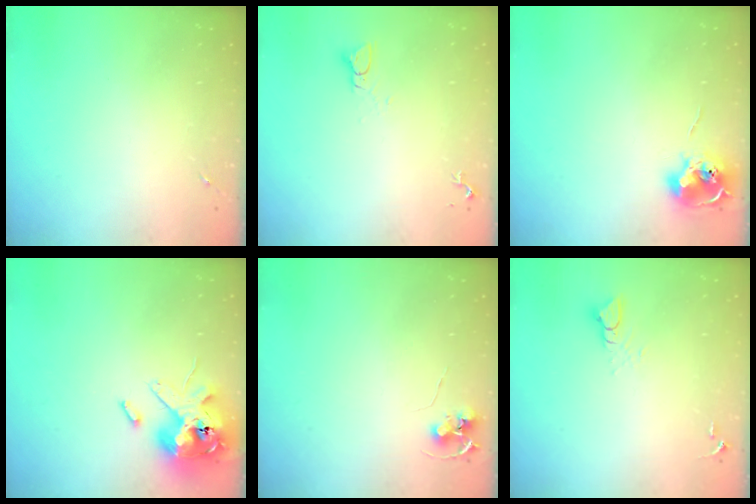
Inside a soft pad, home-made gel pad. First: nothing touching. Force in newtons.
{"total": 2.7, "press": 2.7, "slide": 0.2}
{"total": 9.6, "press": 9.6, "slide": 0.3}
{"total": 15.4, "press": 15.1, "slide": 3.2}
{"total": 5.6, "press": 5.6, "slide": 0.5}
{"total": 4.7, "press": 4.7, "slide": 0.4}